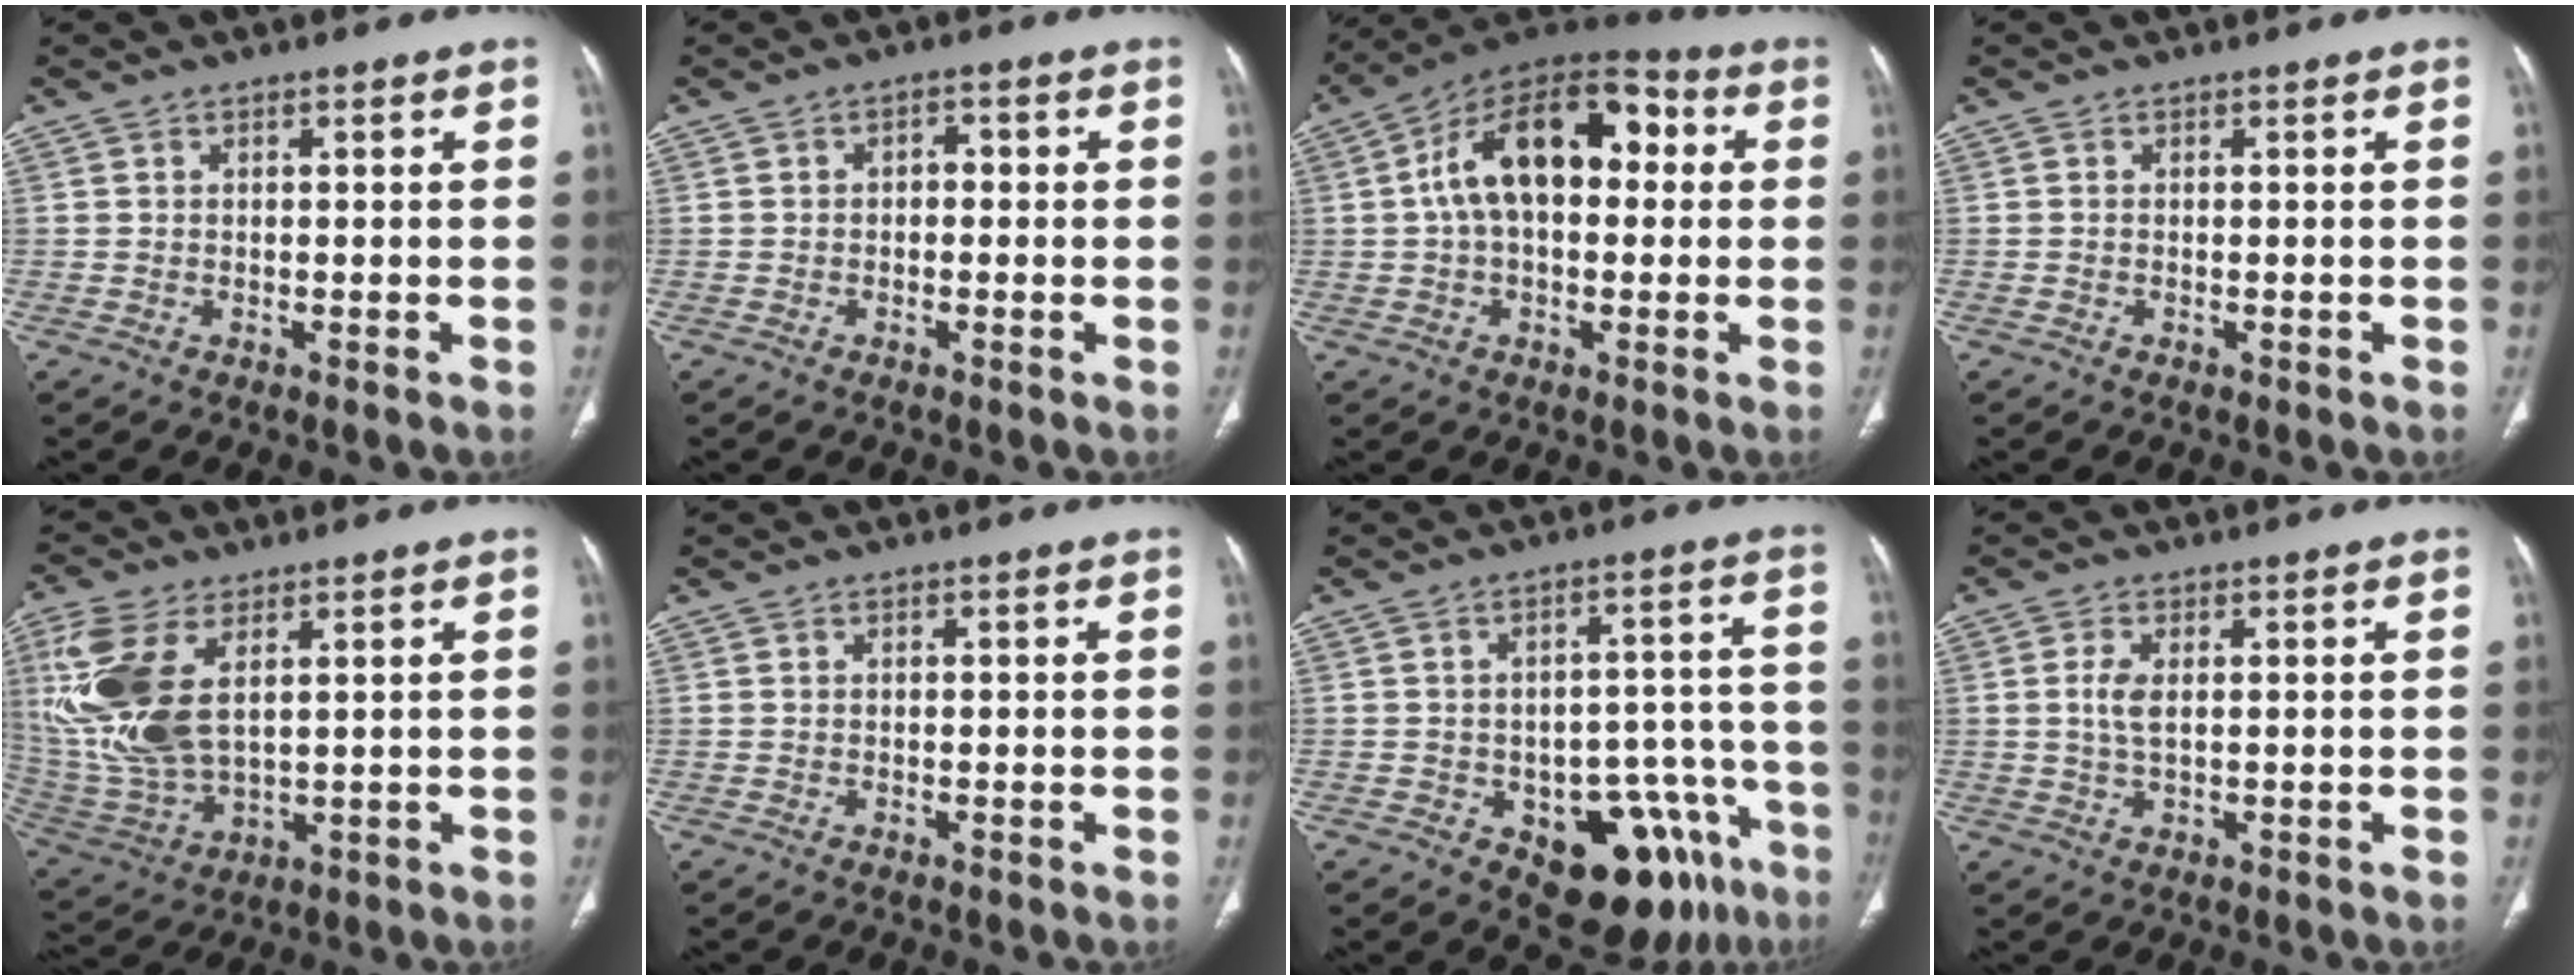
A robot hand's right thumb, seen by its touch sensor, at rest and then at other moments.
{"total": 1.9, "force": [-0.2, 1.3, 1.3], "torque": [-0.007, 0.008, -0.011]}
{"total": 17.7, "force": [2.7, 10.0, 14.3], "torque": [-0.217, 0.044, 0.034]}
{"total": 0.0}
{"total": 16.0, "force": [4.7, 8.1, 12.9], "torque": [-0.301, -0.013, 0.105]}
{"total": 0.0}
{"total": 17.2, "force": [-8.8, 9.2, 11.5], "torque": [-0.067, 0.066, -0.104]}
{"total": 3.3, "force": [0.4, 1.4, 3.0], "torque": [-0.073, -0.001, 0.011]}